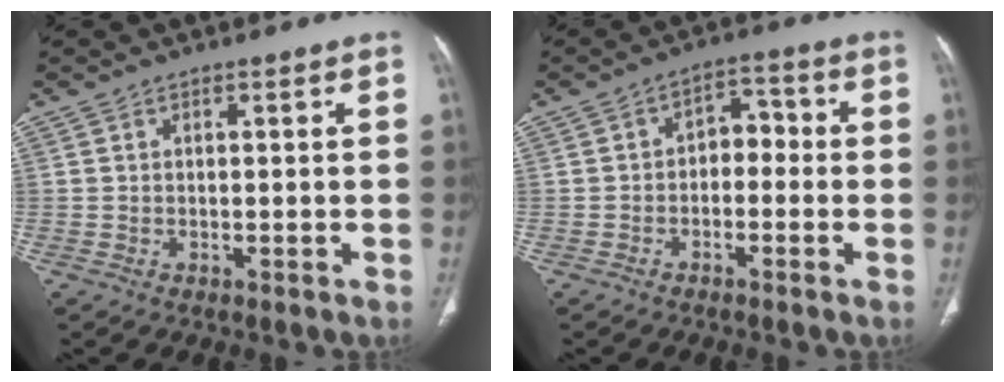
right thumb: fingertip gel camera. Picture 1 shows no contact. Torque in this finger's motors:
{"motor_torque": [-0.40, 0.55, 0.18, 0.39, 0.11]}